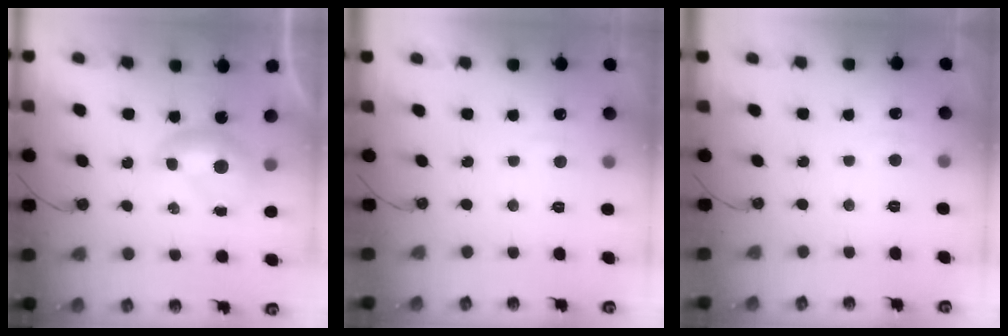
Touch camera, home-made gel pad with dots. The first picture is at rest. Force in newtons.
{"total": 1.4, "press": 1.3, "slide": 0.6}
{"total": 1.9, "press": 1.9, "slide": 0.5}